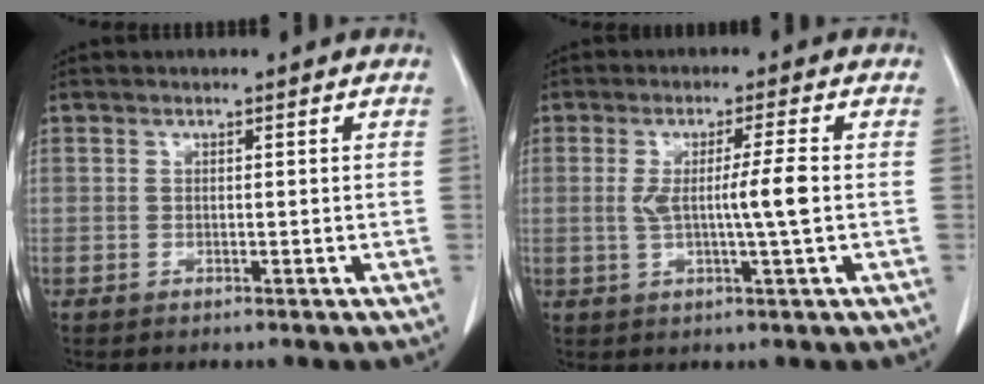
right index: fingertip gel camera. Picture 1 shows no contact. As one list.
[{"total": 5.9, "force": [-0.1, -0.7, 5.8], "torque": [-0.102, -0.004, 0.000]}]